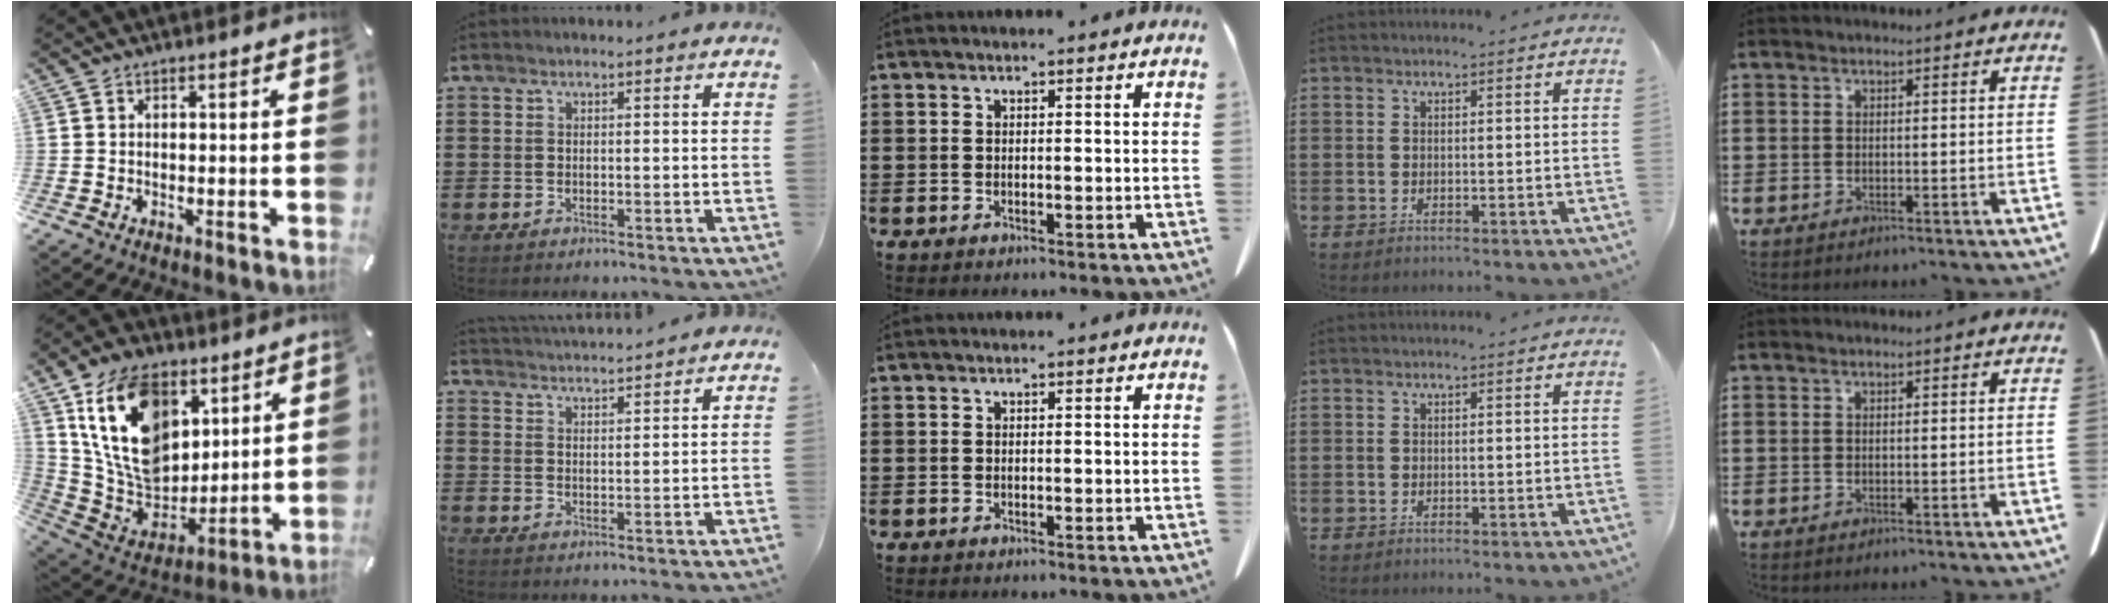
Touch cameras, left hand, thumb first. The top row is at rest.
{"thumb": {"total": 19.8, "force": [8.3, 13.8, 11.5], "torque": [-0.237, -0.038, 0.154]}, "index": {"total": 3.1, "force": [3.1, -0.4, -0.2], "torque": [-0.006, -0.017, 0.056]}}